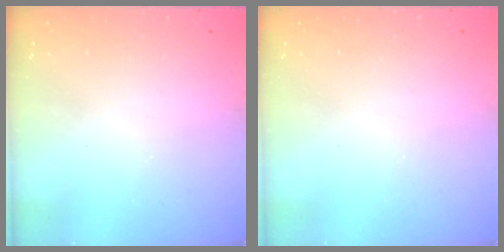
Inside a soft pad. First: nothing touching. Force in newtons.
{"total": 0.0}